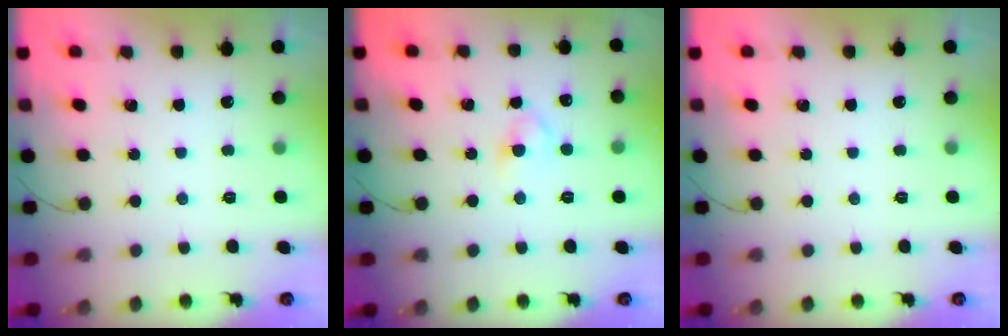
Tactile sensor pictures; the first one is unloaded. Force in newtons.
{"total": 3.9, "press": 3.6, "slide": 1.5}
{"total": 0.0}